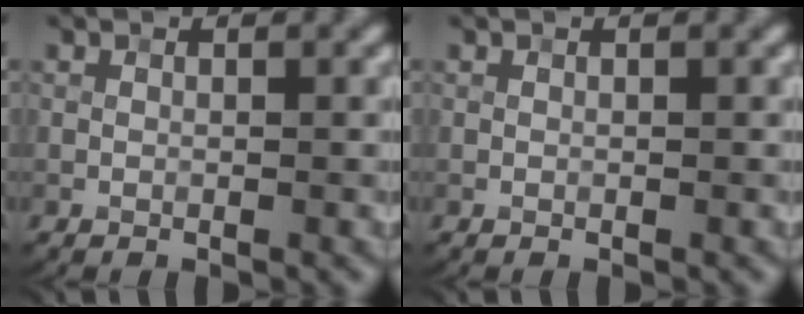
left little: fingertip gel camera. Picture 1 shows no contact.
{"total": 0.0}